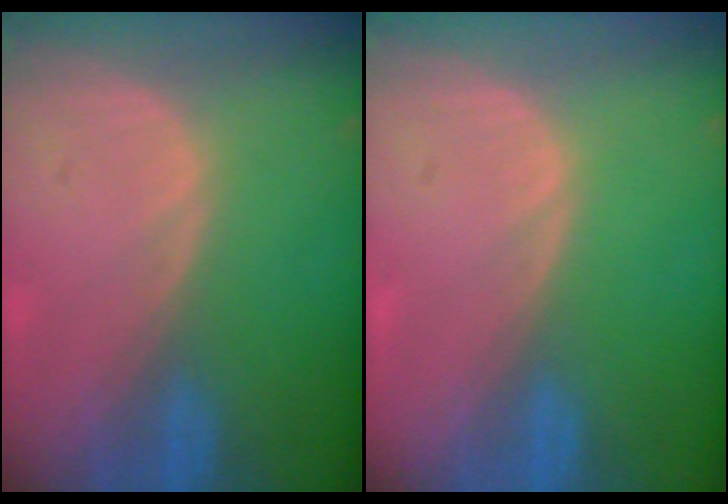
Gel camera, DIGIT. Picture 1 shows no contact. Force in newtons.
{"total": 0.0}